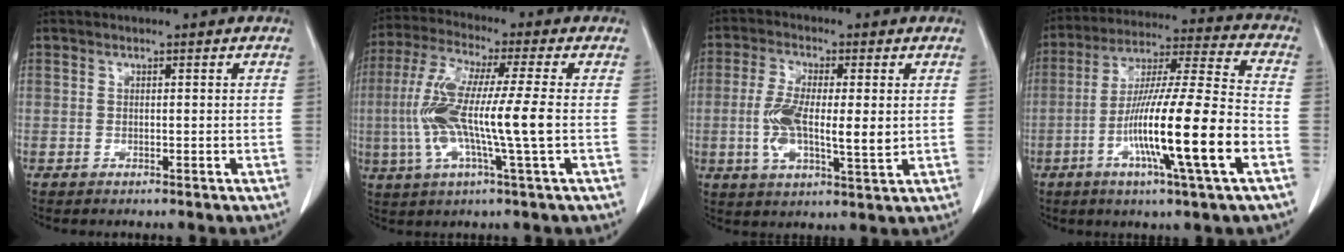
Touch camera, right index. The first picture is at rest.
{"total": 13.4, "force": [-1.2, 0.2, 13.3], "torque": [-0.273, 0.000, -0.031]}
{"total": 10.1, "force": [-0.2, 3.0, 9.6], "torque": [-0.186, -0.002, -0.001]}
{"total": 18.4, "force": [-6.1, -0.1, 17.3], "torque": [-0.315, -0.012, -0.109]}